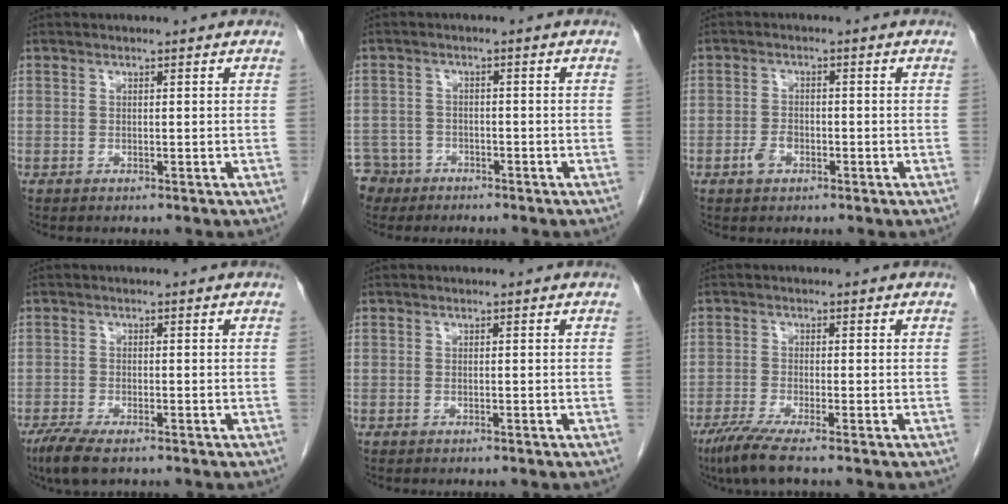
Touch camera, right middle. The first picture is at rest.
{"total": 5.3, "force": [-3.9, 3.6, -0.4], "torque": [0.003, 0.003, -0.069]}
{"total": 2.6, "force": [-1.3, 1.6, 1.7], "torque": [-0.035, 0.003, -0.022]}
{"total": 5.1, "force": [-3.6, 1.3, 3.4], "torque": [-0.070, -0.013, -0.061]}
{"total": 0.0}
{"total": 4.9, "force": [-3.5, -0.2, 3.5], "torque": [-0.070, -0.016, -0.071]}